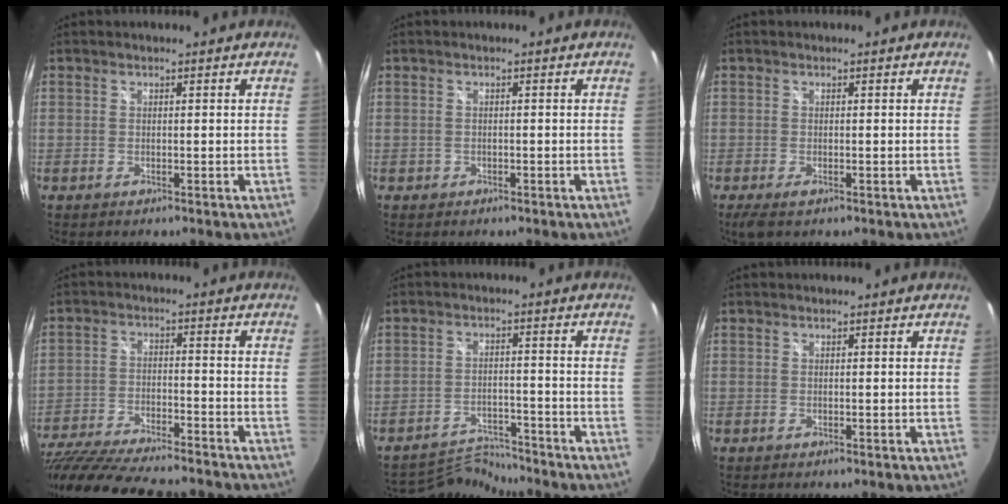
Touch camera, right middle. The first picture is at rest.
{"total": 0.7, "force": [-0.4, 0.6, 0.1], "torque": [-0.006, -0.001, -0.003]}
{"total": 2.8, "force": [-1.6, 0.8, 2.2], "torque": [-0.041, -0.013, -0.024]}
{"total": 23.3, "force": [-19.6, 5.1, 11.5], "torque": [-0.230, -0.051, -0.312]}
{"total": 6.6, "force": [-6.6, -0.2, -0.4], "torque": [-0.014, 0.006, -0.115]}
{"total": 0.0}